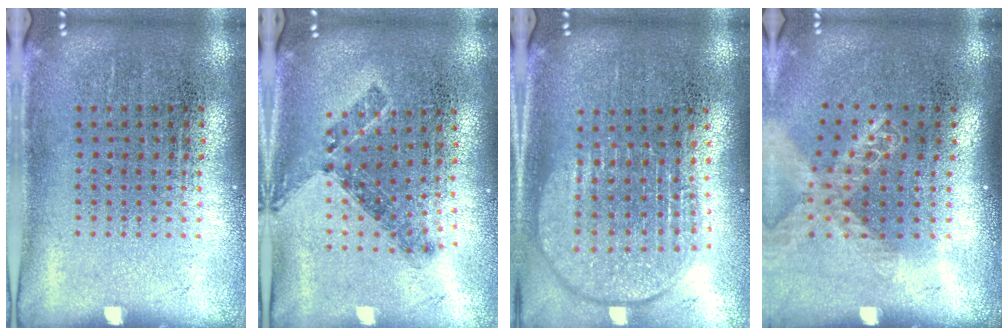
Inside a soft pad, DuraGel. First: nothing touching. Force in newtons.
{"total": 0.8, "press": 0.8, "slide": 0.3}
{"total": 2.0, "press": 1.6, "slide": 1.2}
{"total": 1.5, "press": 1.3, "slide": 0.8}